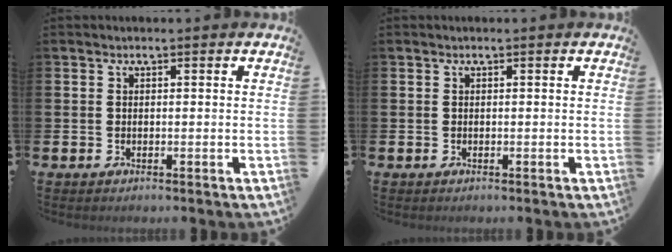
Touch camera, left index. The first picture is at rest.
{"total": 0.0}